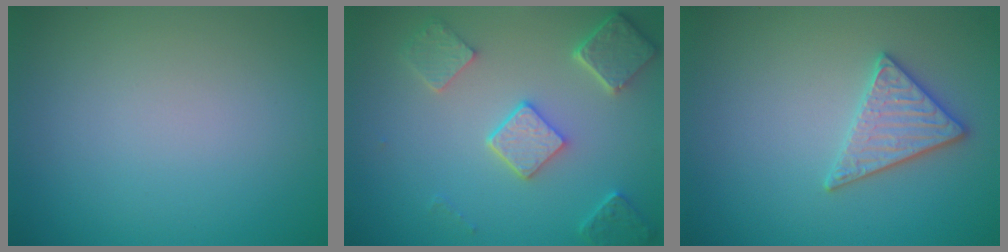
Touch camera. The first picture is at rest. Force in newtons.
{"total": 5.1, "press": 3.9, "slide": 3.2}
{"total": 2.8, "press": 2.7, "slide": 0.7}